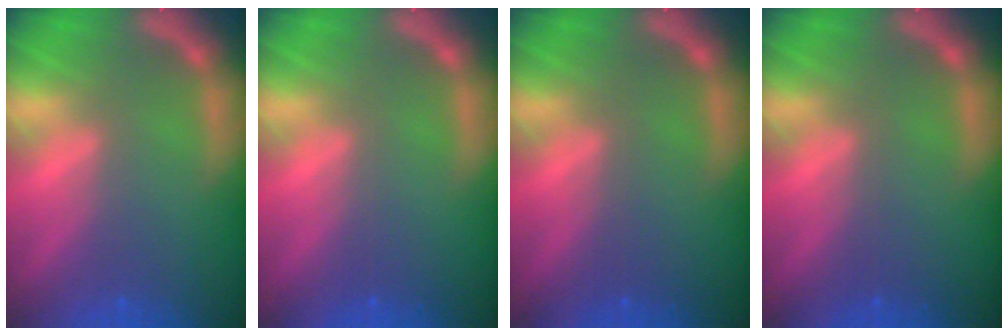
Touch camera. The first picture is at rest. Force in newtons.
{"total": 0.0}
{"total": 0.0}
{"total": 0.0}